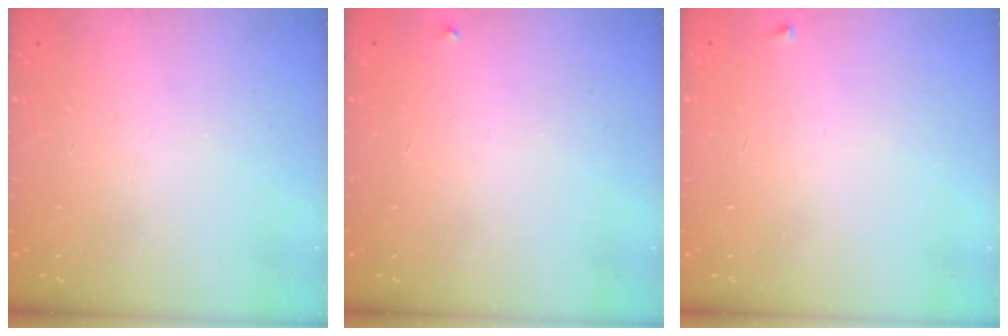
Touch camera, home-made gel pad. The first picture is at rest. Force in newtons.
{"total": 2.1, "press": 2.1, "slide": 0.1}
{"total": 2.5, "press": 2.4, "slide": 0.4}